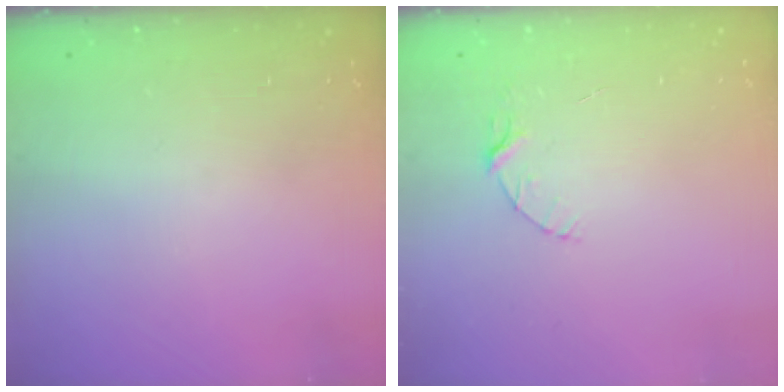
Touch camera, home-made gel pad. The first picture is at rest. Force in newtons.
{"total": 3.6, "press": 3.6, "slide": 0.4}